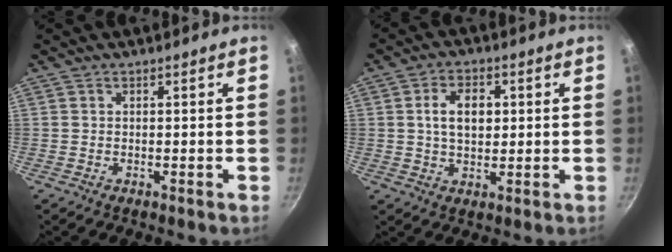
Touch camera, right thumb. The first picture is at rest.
{"total": 7.3, "force": [1.2, 4.8, 5.4], "torque": [-0.076, 0.004, 0.017]}